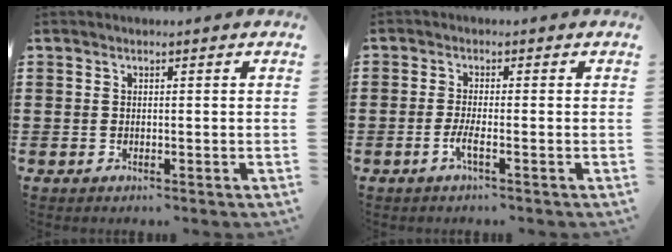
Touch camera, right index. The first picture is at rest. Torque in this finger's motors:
{"motor_torque": [1.44, 0.69, 0.23, 0.08]}